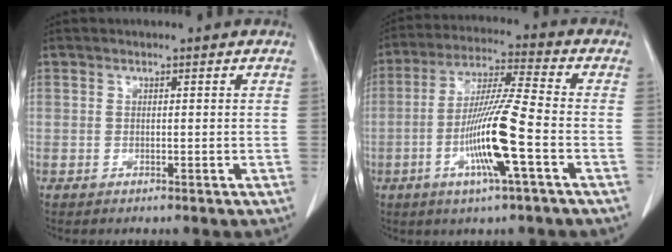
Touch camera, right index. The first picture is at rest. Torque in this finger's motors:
{"motor_torque": [2.09, -0.05, 0.91, 0.15]}